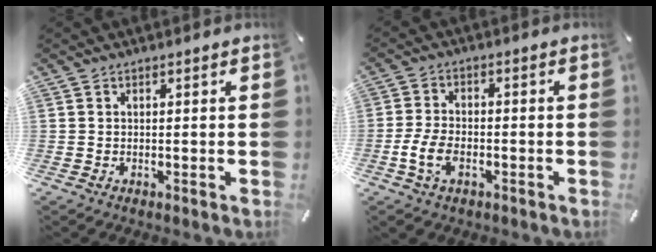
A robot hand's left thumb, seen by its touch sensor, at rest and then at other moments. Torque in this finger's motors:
{"motor_torque": [-0.21, 0.58, 0.70, 0.28, 0.16]}